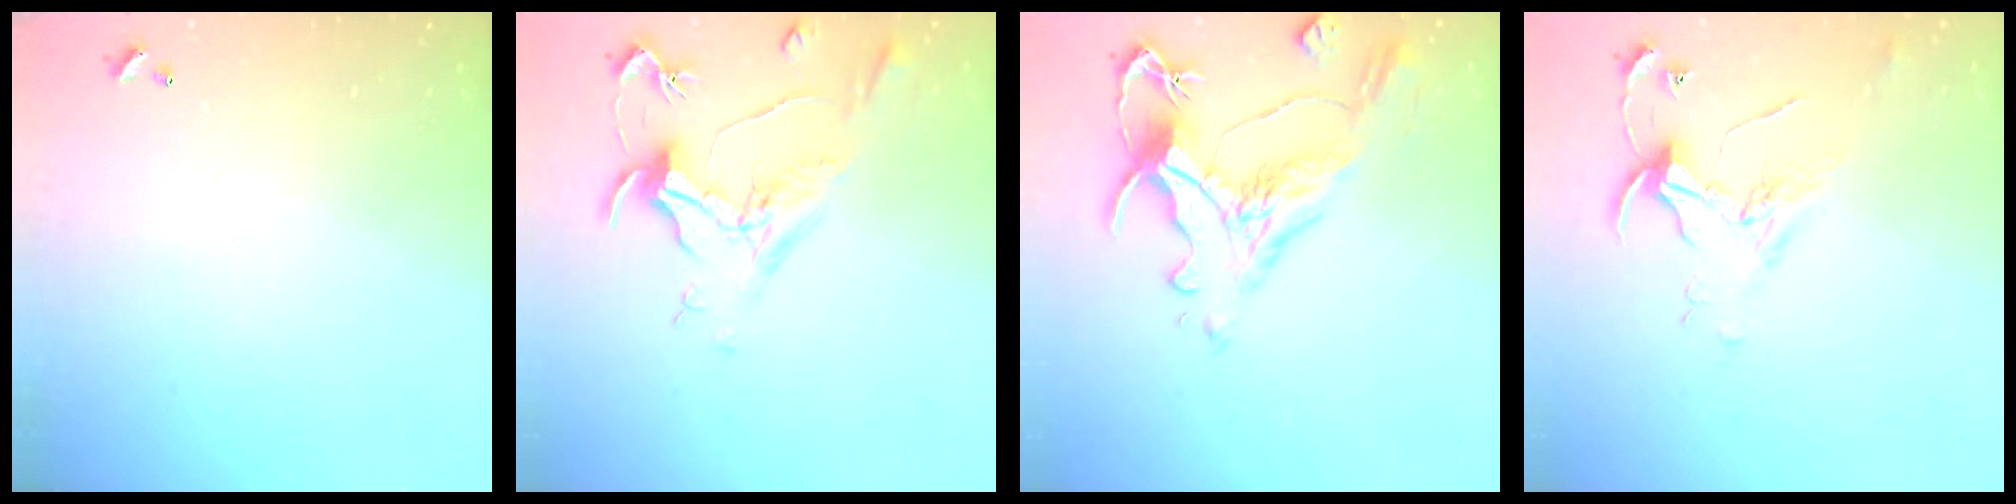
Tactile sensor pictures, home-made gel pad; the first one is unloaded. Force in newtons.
{"total": 1.6, "press": 1.4, "slide": 0.7}
{"total": 1.6, "press": 0.7, "slide": 1.4}
{"total": 2.1, "press": 2.1, "slide": 0.1}